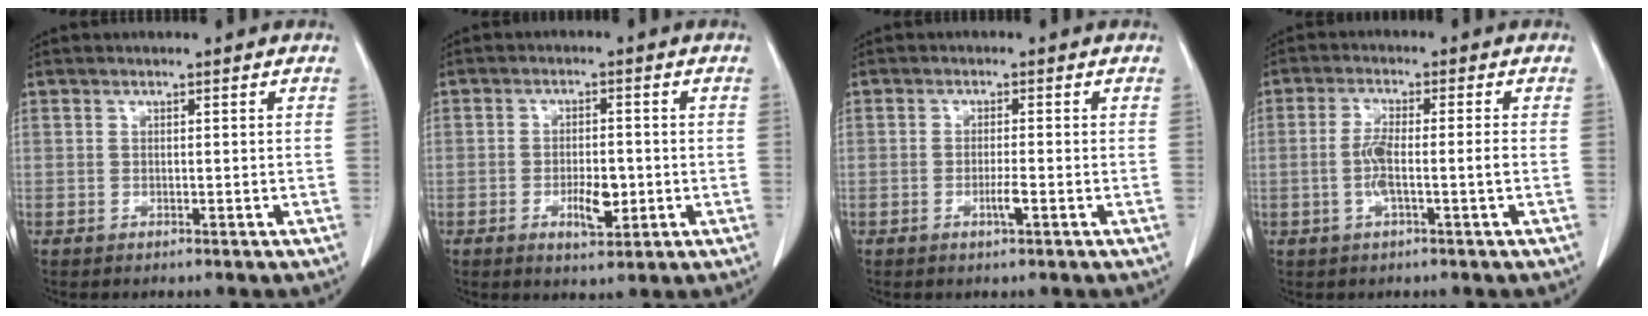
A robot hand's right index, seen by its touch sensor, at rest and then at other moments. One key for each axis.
{"total": 5.0, "fx": -1.5, "fy": 1.9, "fz": 4.3, "tx": -0.073, "ty": -0.001, "tz": -0.017}
{"total": 2.2, "fx": -0.9, "fy": 0.1, "fz": 2.0, "tx": -0.037, "ty": -0.002, "tz": -0.016}
{"total": 4.7, "fx": -1.1, "fy": 0.2, "fz": 4.6, "tx": -0.095, "ty": 0.003, "tz": -0.020}